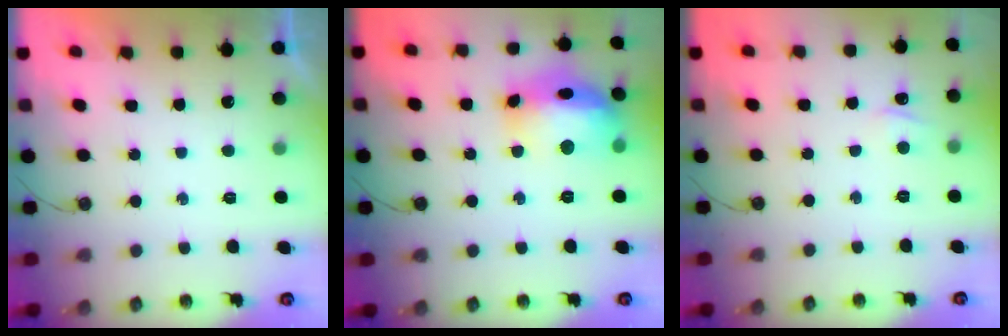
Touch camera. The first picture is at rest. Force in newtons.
{"total": 16.8, "press": 16.7, "slide": 1.9}
{"total": 3.1, "press": 3.0, "slide": 0.4}